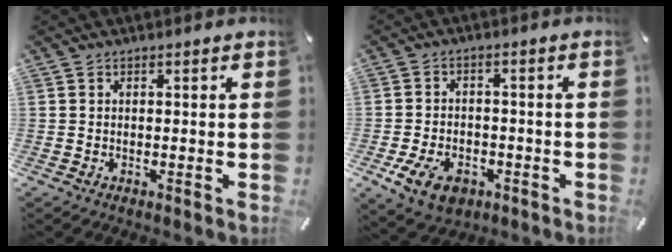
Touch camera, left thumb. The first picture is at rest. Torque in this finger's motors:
{"motor_torque": [0.79, 0.79, 0.09, -0.08, 0.10]}